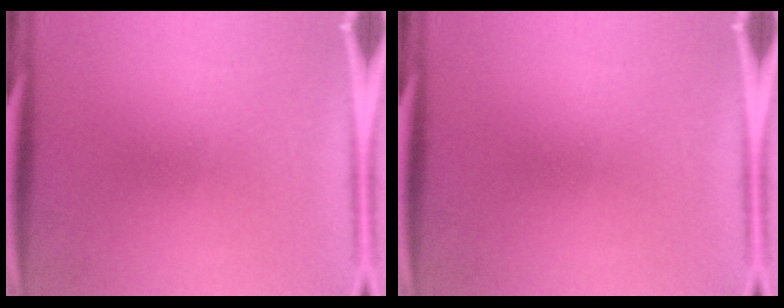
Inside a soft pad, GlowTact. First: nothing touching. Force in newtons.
{"total": 0.0}